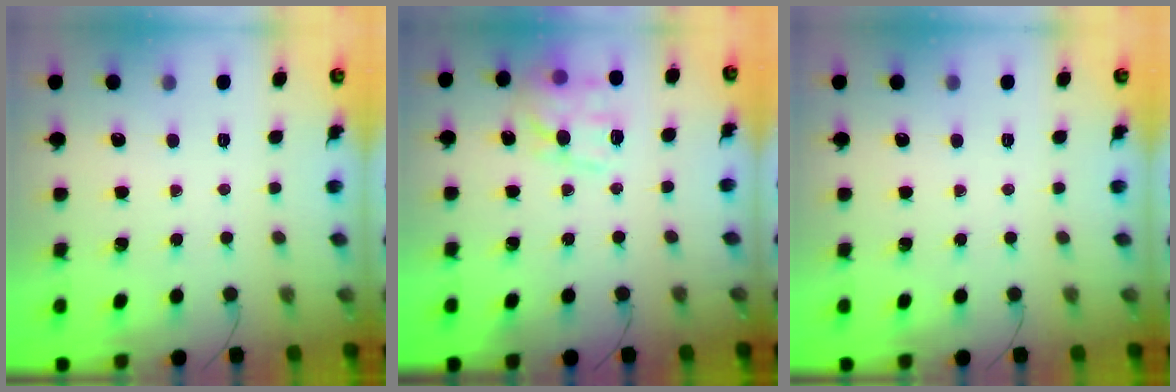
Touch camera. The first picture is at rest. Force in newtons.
{"total": 12.9, "press": 12.9, "slide": 0.2}
{"total": 0.0}